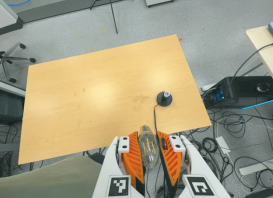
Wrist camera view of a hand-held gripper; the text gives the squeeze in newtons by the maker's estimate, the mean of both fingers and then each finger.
{"total": 21.2, "left": 23.3, "right": 19.2}